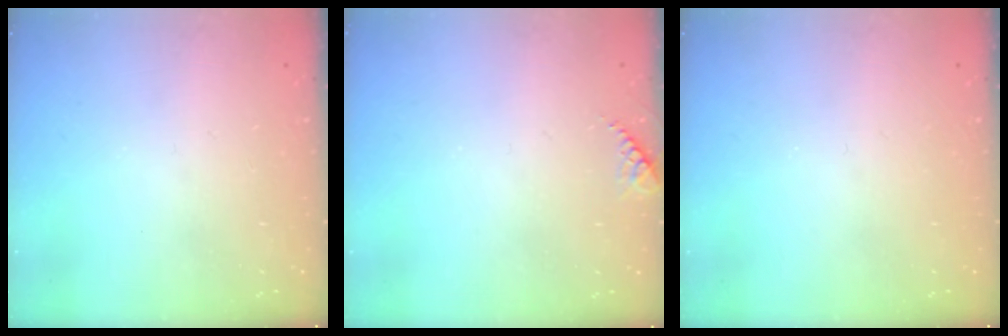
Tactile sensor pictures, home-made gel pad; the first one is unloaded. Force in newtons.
{"total": 5.8, "press": 5.7, "slide": 0.7}
{"total": 0.0}